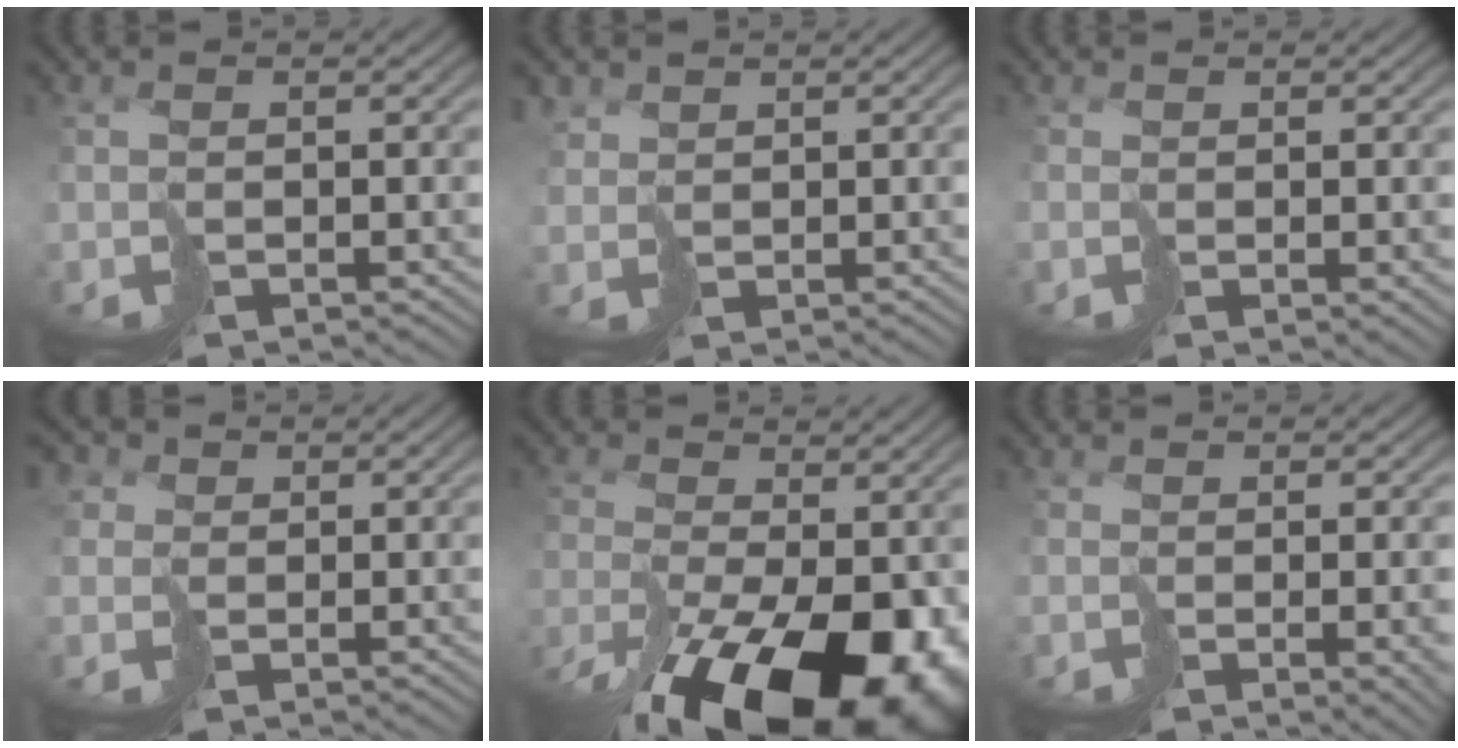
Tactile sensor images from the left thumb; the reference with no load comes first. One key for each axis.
{"total": 2.0, "fx": 1.6, "fy": 1.0, "fz": -0.4, "tx": -0.008, "ty": -0.003, "tz": 0.030}
{"total": 0.7, "fx": -0.1, "fy": -0.7, "fz": 0.1, "tx": 0.004, "ty": -0.004, "tz": 0.005}
{"total": 3.2, "fx": 1.0, "fy": 3.0, "fz": 0.7, "tx": -0.036, "ty": 0.004, "tz": 0.006}
{"total": 16.3, "fx": -8.1, "fy": 7.0, "fz": 12.2, "tx": -0.220, "ty": -0.041, "tz": -0.102}
{"total": 2.5, "fx": -0.9, "fy": 0.3, "fz": 2.3, "tx": -0.021, "ty": -0.016, "tz": 0.003}